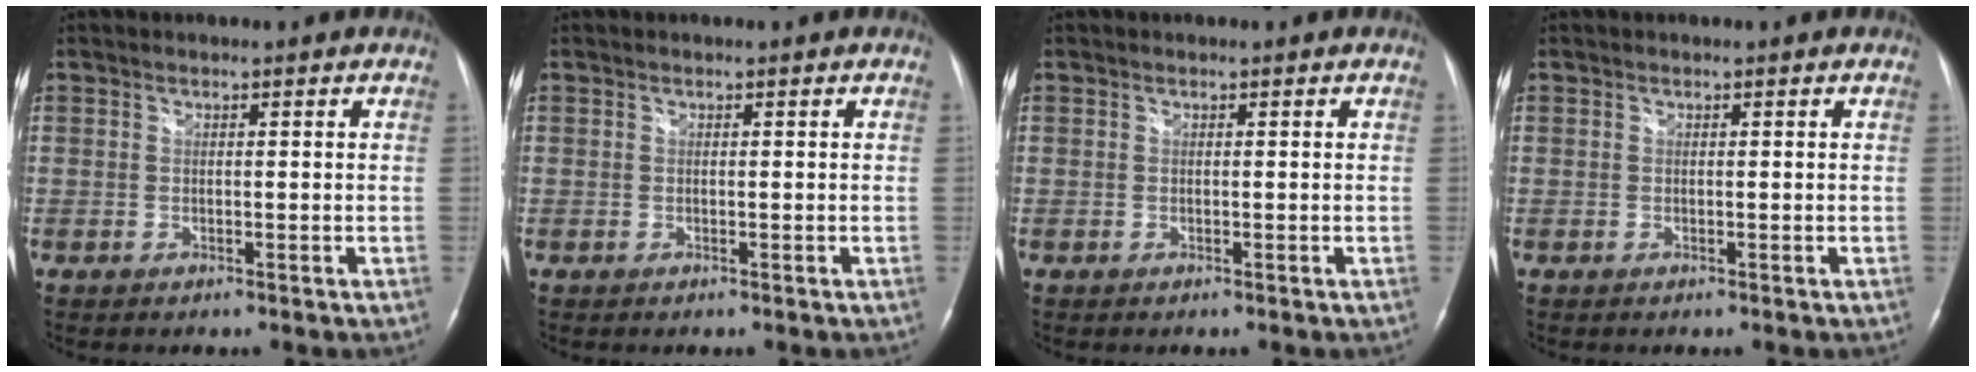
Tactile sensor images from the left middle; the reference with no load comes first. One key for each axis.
{"total": 0.0}
{"total": 0.0}
{"total": 0.0}